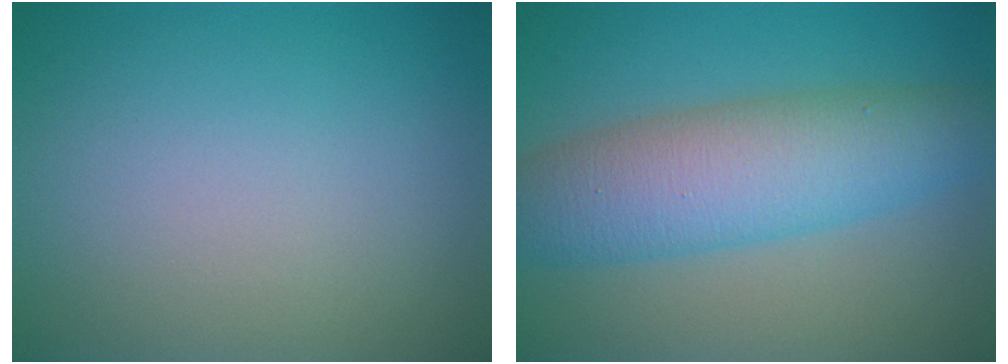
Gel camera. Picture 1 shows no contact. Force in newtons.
{"total": 7.7, "press": 7.7, "slide": 0.3}